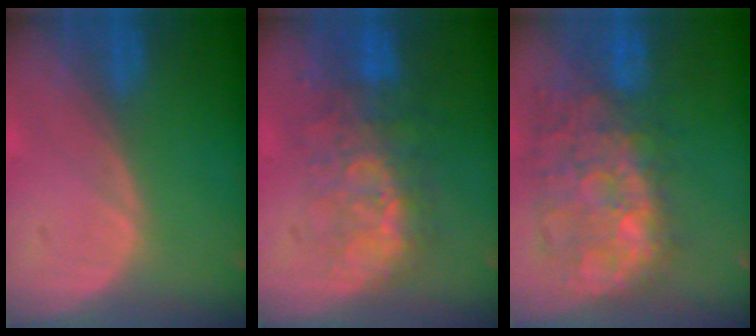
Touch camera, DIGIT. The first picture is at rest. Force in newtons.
{"total": 10.1, "press": 8.6, "slide": 5.3}
{"total": 11.3, "press": 10.5, "slide": 4.1}